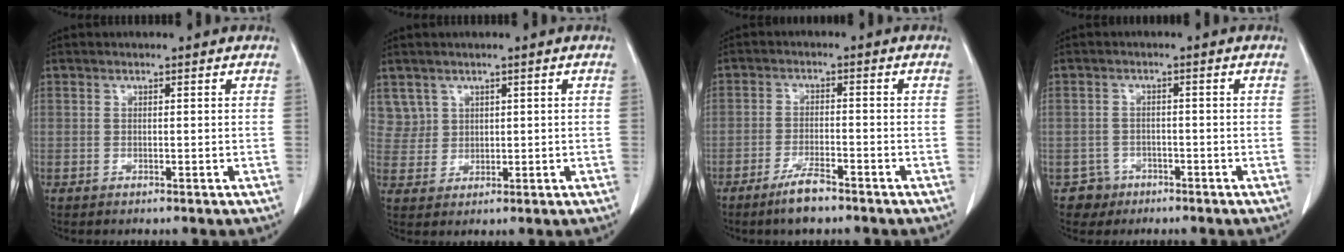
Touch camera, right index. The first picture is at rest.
{"total": 3.6, "force": [2.0, 3.0, -0.2], "torque": [0.014, 0.006, 0.042]}
{"total": 4.3, "force": [-3.2, 0.7, 2.8], "torque": [-0.056, -0.004, -0.058]}
{"total": 3.3, "force": [-1.8, 2.7, -0.6], "torque": [0.015, 0.014, -0.031]}